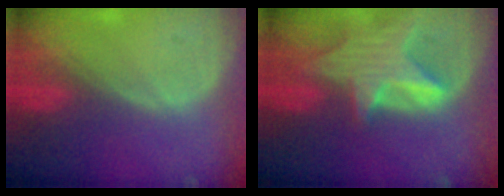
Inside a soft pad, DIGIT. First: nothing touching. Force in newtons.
{"total": 8.4, "press": 7.6, "slide": 3.5}